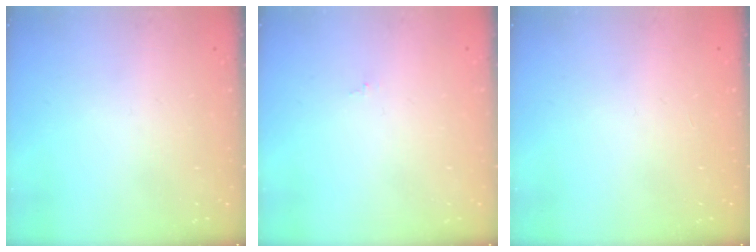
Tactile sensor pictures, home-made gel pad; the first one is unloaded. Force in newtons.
{"total": 0.0}
{"total": 0.0}